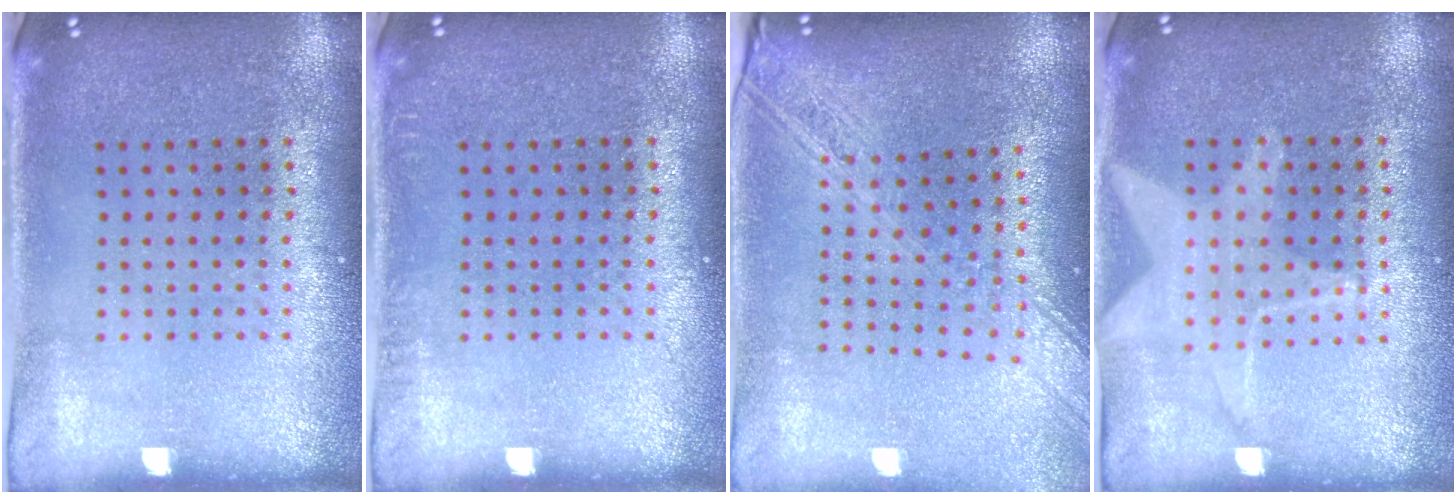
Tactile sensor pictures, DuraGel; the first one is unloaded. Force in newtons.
{"total": 0.5, "press": 0.5, "slide": 0.0}
{"total": 2.2, "press": 1.8, "slide": 1.3}
{"total": 1.4, "press": 1.3, "slide": 0.4}